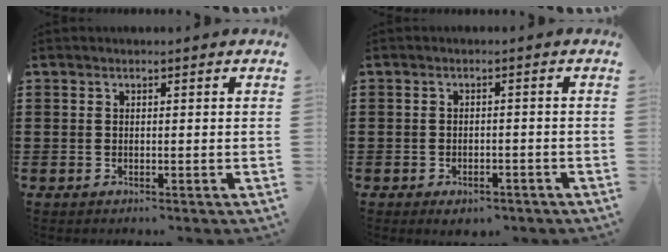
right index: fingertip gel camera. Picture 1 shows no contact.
{"total": 2.0, "force": [-1.9, 0.6, 0.3], "torque": [-0.011, 0.000, -0.040]}